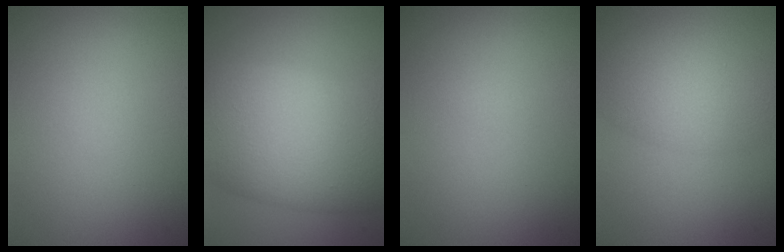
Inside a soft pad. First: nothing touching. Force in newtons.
{"total": 11.5, "press": 11.5, "slide": 0.4}
{"total": 0.0}
{"total": 3.8, "press": 3.8, "slide": 0.1}